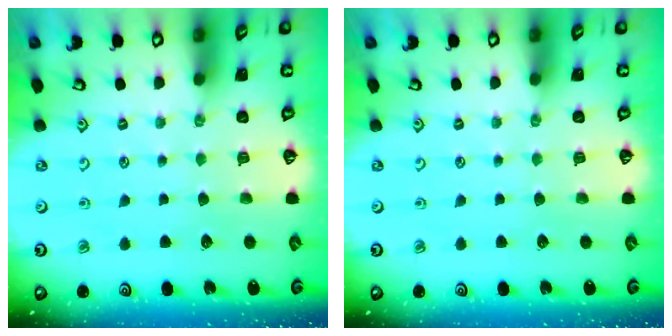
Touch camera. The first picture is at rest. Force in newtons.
{"total": 0.0}